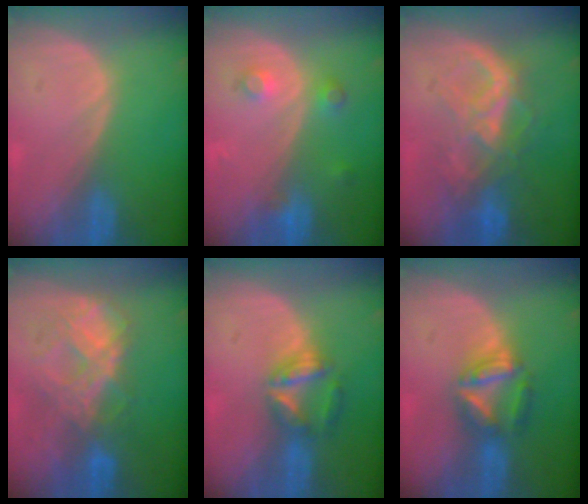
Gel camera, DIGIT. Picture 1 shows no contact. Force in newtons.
{"total": 3.4, "press": 3.2, "slide": 1.2}
{"total": 7.9, "press": 7.6, "slide": 2.3}
{"total": 8.3, "press": 7.4, "slide": 3.7}
{"total": 5.7, "press": 5.4, "slide": 1.9}
{"total": 6.0, "press": 5.9, "slide": 1.0}